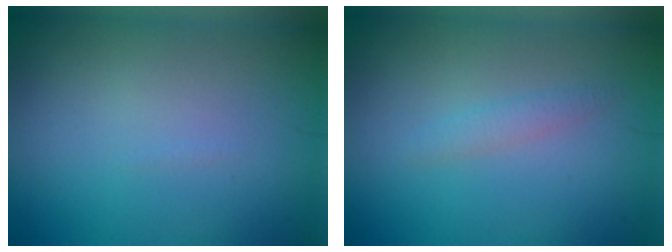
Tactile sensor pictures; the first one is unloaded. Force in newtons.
{"total": 1.0, "press": 1.0, "slide": 0.1}